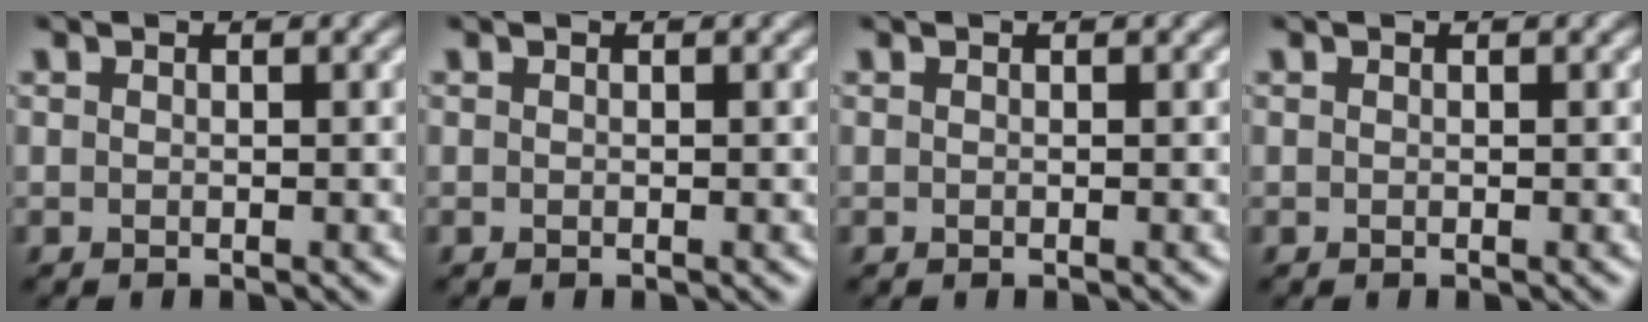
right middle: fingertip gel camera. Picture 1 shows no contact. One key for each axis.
{"total": 0.0}
{"total": 0.0}
{"total": 0.0}